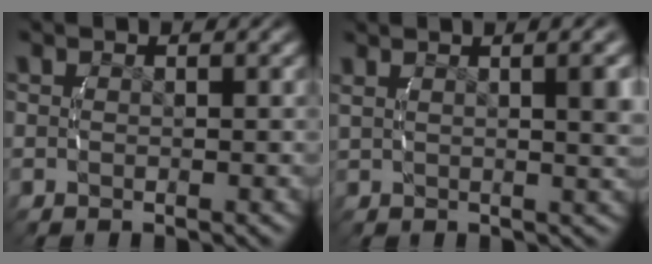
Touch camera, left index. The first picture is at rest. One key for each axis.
{"total": 5.7, "fx": 2.7, "fy": 1.7, "fz": 4.8, "tx": -0.044, "ty": 0.027, "tz": 0.038}